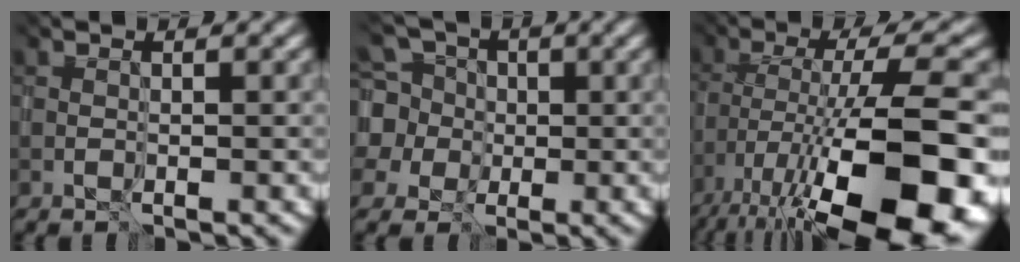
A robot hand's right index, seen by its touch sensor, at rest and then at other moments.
{"total": 7.3, "force": [2.9, 6.2, 2.5], "torque": [-0.079, 0.025, 0.047]}
{"total": 15.9, "force": [-8.4, 4.6, 12.8], "torque": [-0.214, -0.011, -0.103]}